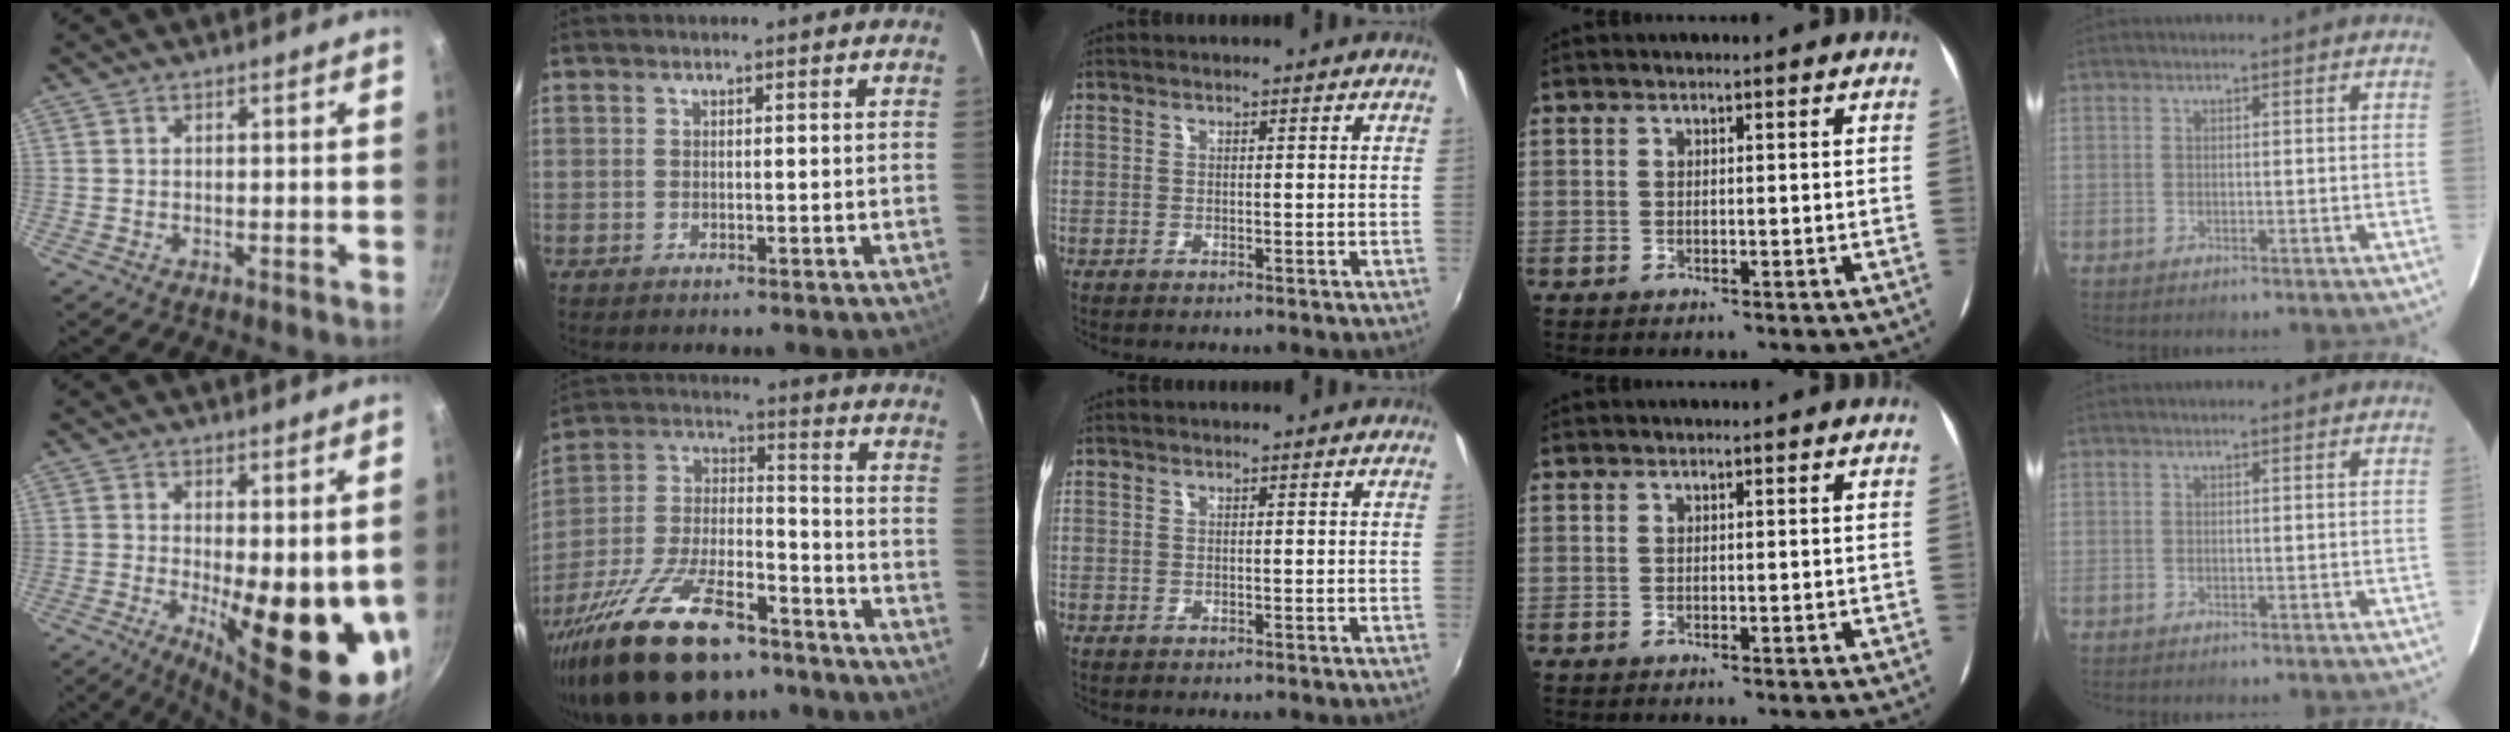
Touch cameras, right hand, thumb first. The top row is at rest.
{"thumb": {"total": 16.8, "force": [-1.5, 5.7, 15.7], "torque": [-0.190, -0.035, -0.008]}, "index": {"total": 27.4, "force": [-18.6, 11.0, 16.8], "torque": [-0.327, -0.014, -0.296]}}